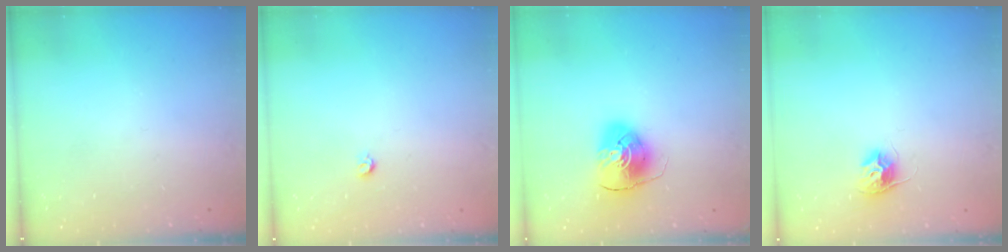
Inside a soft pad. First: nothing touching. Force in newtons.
{"total": 3.2, "press": 3.2, "slide": 0.3}
{"total": 9.3, "press": 9.2, "slide": 1.1}
{"total": 9.1, "press": 9.1, "slide": 0.4}